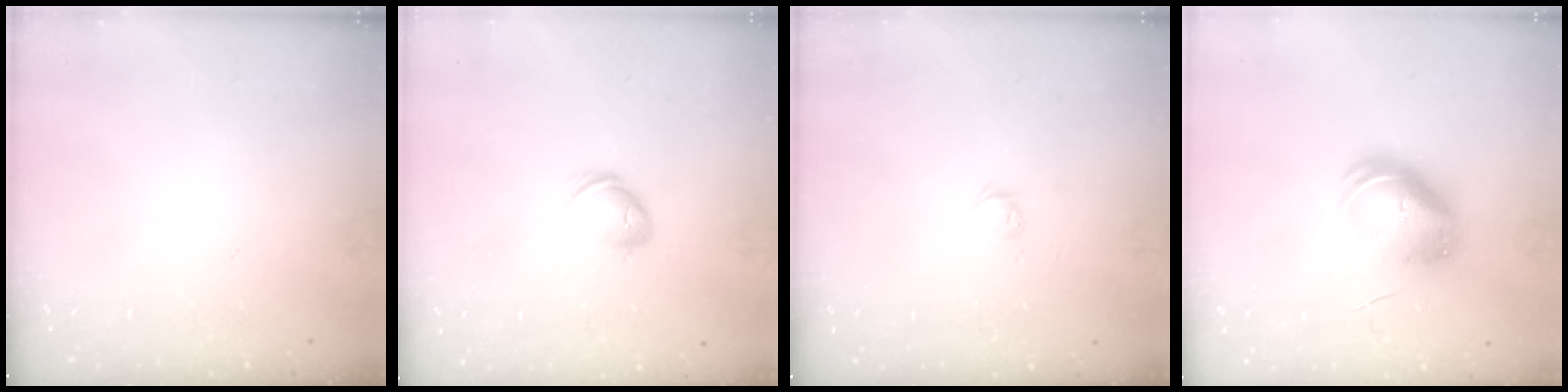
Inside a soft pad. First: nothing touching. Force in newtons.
{"total": 7.1, "press": 7.0, "slide": 1.1}
{"total": 2.6, "press": 2.5, "slide": 0.6}
{"total": 9.0, "press": 8.9, "slide": 1.5}